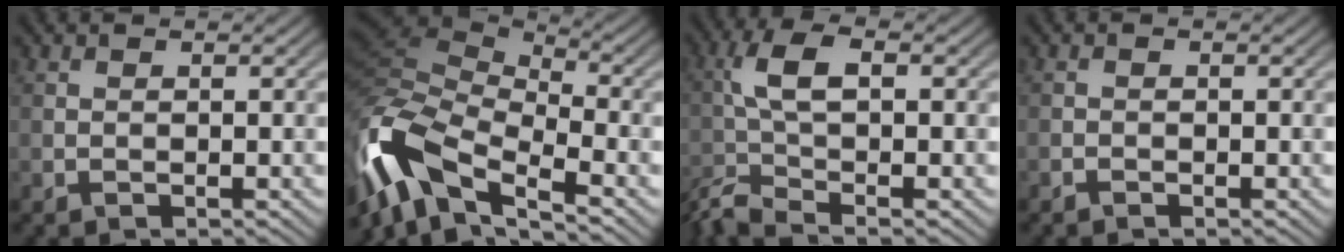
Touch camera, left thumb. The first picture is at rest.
{"total": 13.3, "force": [-5.6, 5.8, 10.5], "torque": [-0.238, -0.004, -0.110]}
{"total": 6.6, "force": [-2.8, 1.8, 5.7], "torque": [-0.122, -0.004, -0.070]}
{"total": 0.7, "force": [-0.6, 0.3, 0.1], "torque": [-0.001, -0.002, -0.011]}